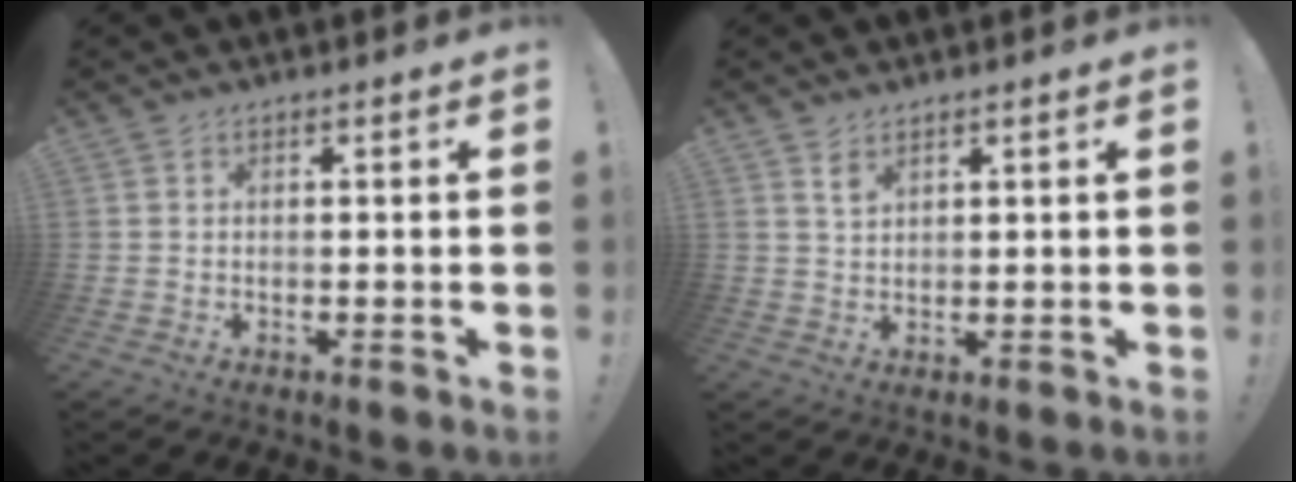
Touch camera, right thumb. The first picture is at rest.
{"total": 2.4, "force": [1.7, 1.3, 1.1], "torque": [-0.011, -0.011, 0.031]}